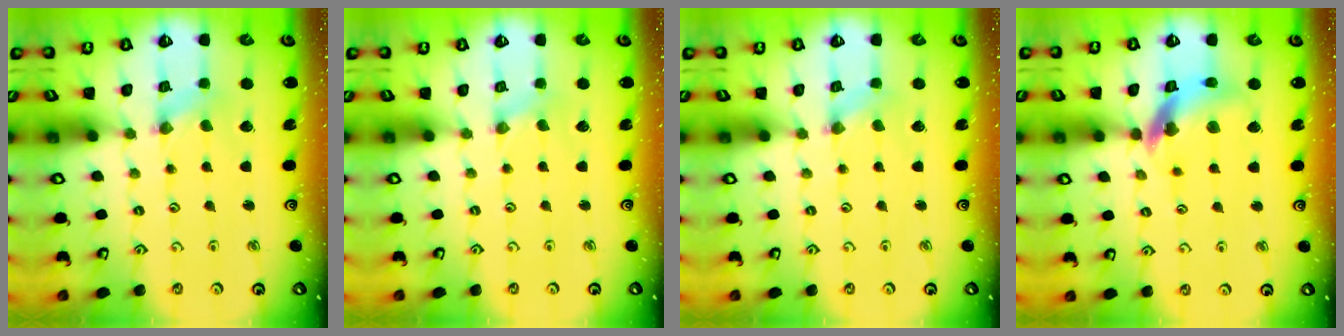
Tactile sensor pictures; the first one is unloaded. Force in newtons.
{"total": 0.0}
{"total": 0.0}
{"total": 13.1, "press": 13.0, "slide": 1.7}